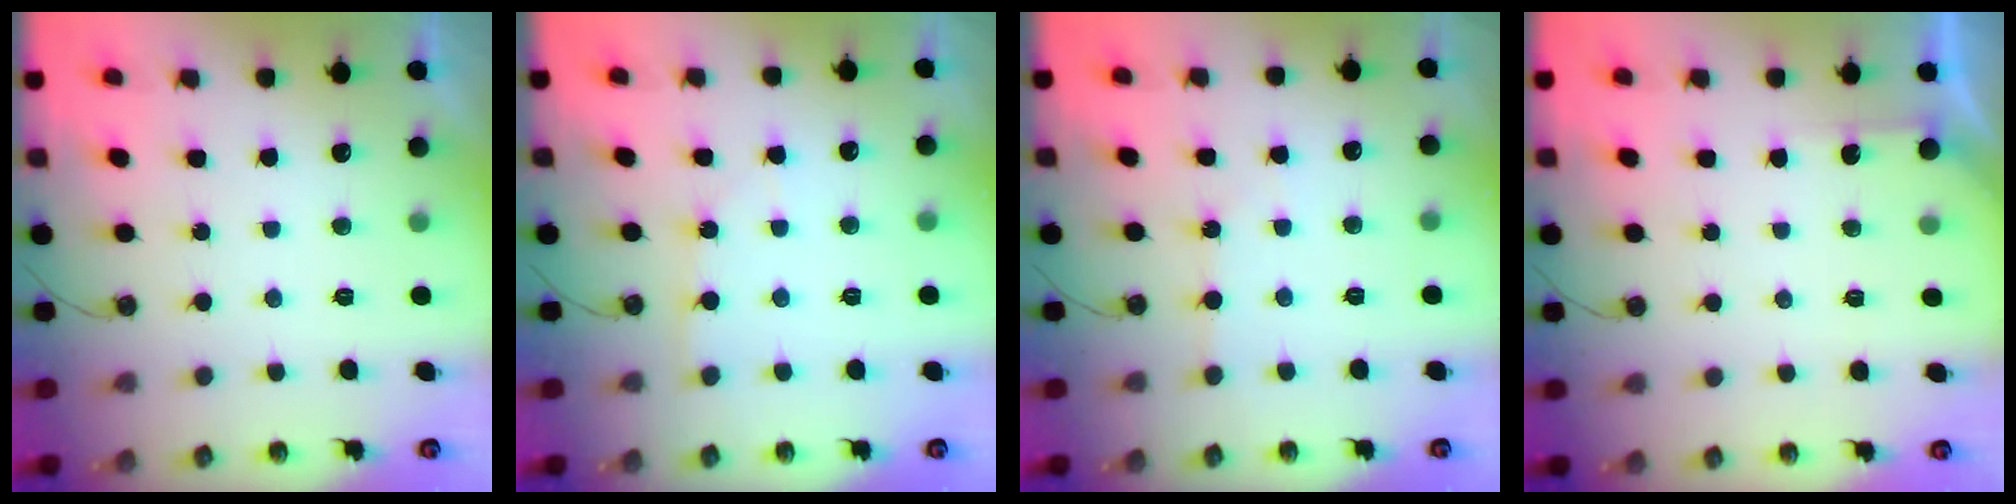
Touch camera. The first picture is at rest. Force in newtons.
{"total": 4.0, "press": 4.0, "slide": 0.5}
{"total": 2.2, "press": 2.2, "slide": 0.3}
{"total": 2.8, "press": 2.8, "slide": 0.3}